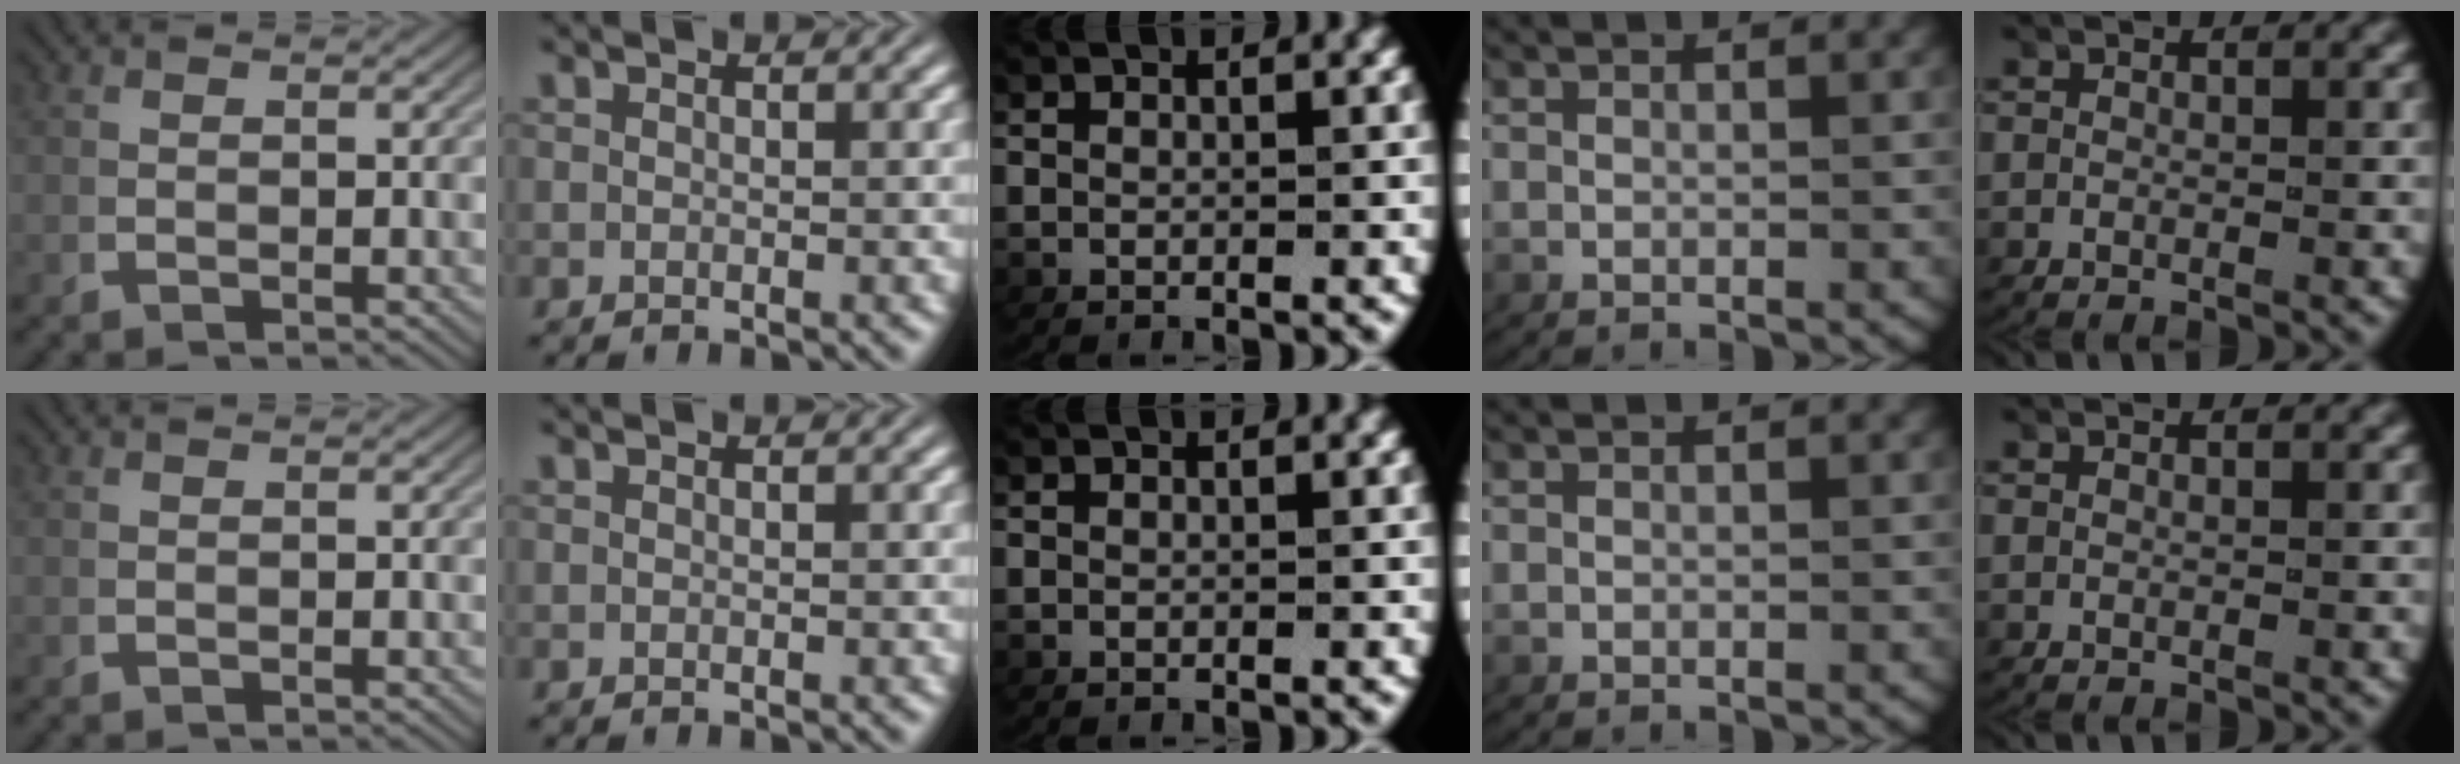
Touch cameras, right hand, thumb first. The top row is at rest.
{}